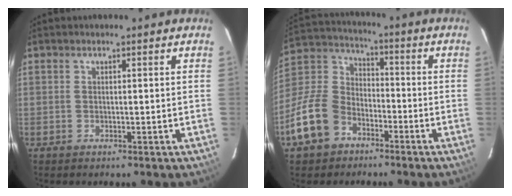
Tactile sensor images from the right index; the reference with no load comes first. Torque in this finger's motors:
{"motor_torque": [0.43, -0.76, -0.23, -0.21]}